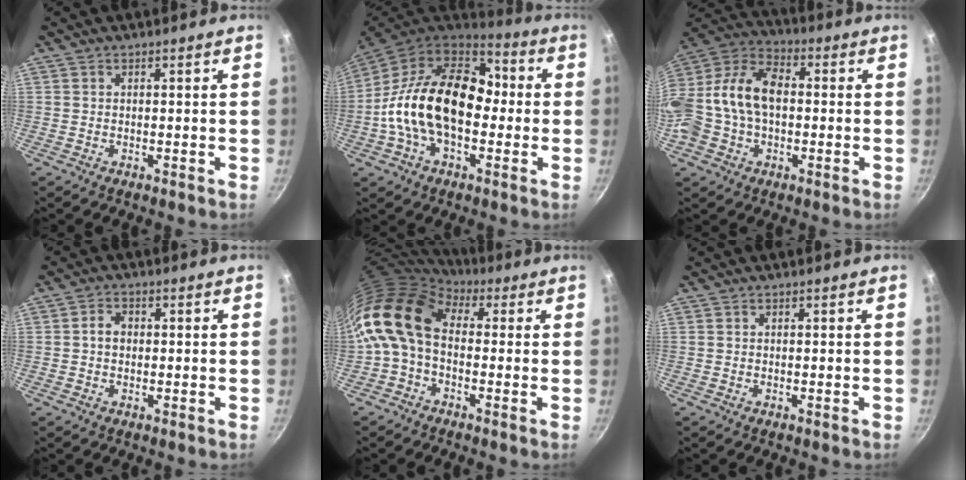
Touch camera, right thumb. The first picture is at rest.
{"total": 22.9, "force": [-1.1, 14.7, 17.5], "torque": [-0.270, 0.041, -0.036]}
{"total": 17.2, "force": [-0.4, 11.8, 12.6], "torque": [-0.225, 0.048, -0.022]}
{"total": 3.0, "force": [0.0, 2.4, 1.8], "torque": [-0.020, 0.009, -0.003]}
{"total": 13.4, "force": [1.4, 10.2, 8.6], "torque": [-0.134, 0.027, -0.002]}
{"total": 0.0}